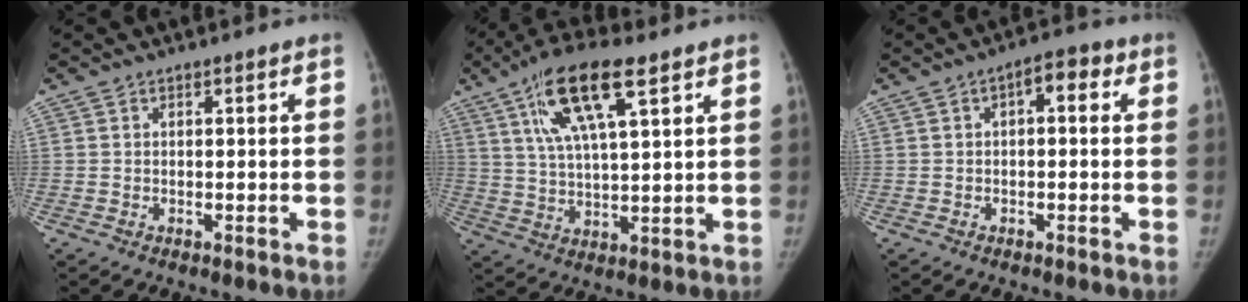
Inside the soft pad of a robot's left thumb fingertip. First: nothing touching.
{"total": 14.2, "force": [7.1, 4.2, 11.5], "torque": [-0.209, -0.011, 0.129]}
{"total": 4.5, "force": [1.0, 2.2, 3.8], "torque": [-0.040, 0.020, 0.005]}